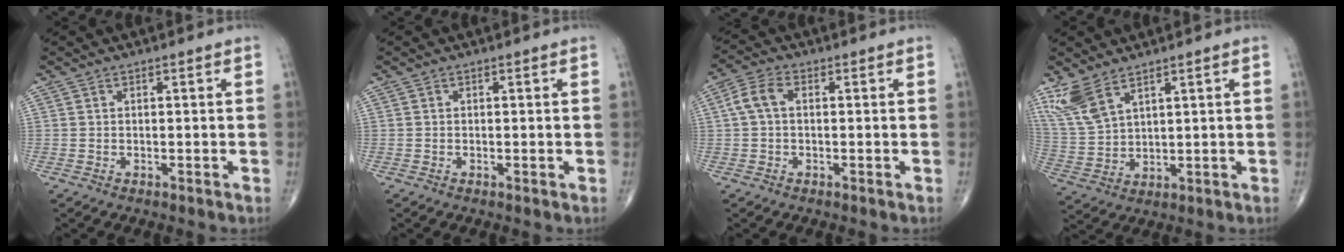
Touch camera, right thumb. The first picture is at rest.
{"total": 0.0}
{"total": 4.7, "force": [0.5, 2.8, 3.7], "torque": [-0.080, 0.015, 0.003]}
{"total": 7.9, "force": [5.6, 3.0, 4.6], "torque": [-0.105, -0.017, 0.133]}